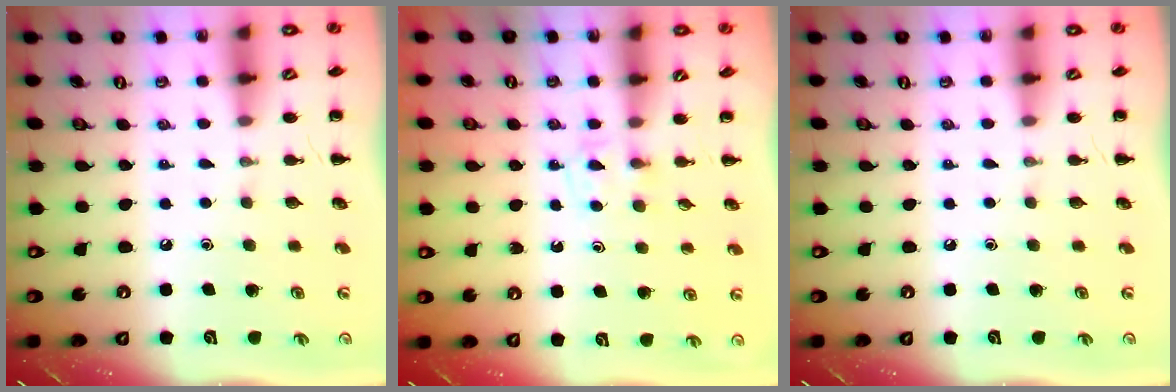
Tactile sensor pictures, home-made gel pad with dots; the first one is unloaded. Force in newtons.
{"total": 3.4, "press": 3.1, "slide": 1.5}
{"total": 0.0}